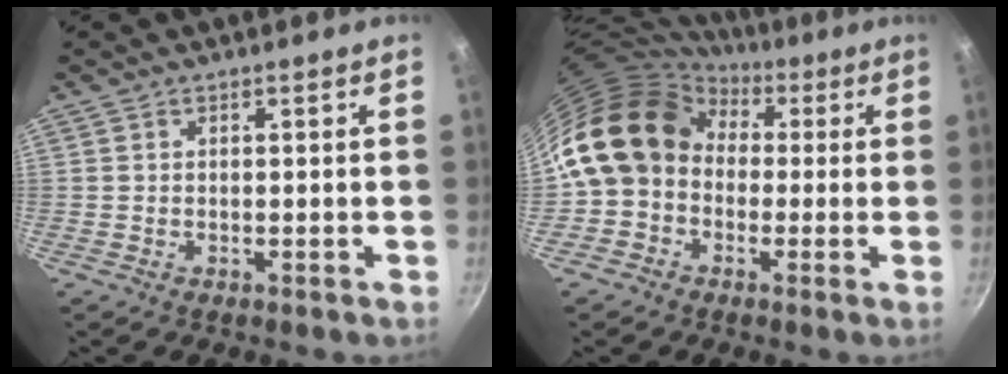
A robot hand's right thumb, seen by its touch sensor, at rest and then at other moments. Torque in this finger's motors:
{"motor_torque": [1.42, 1.42, 0.91, -0.68, 0.43]}